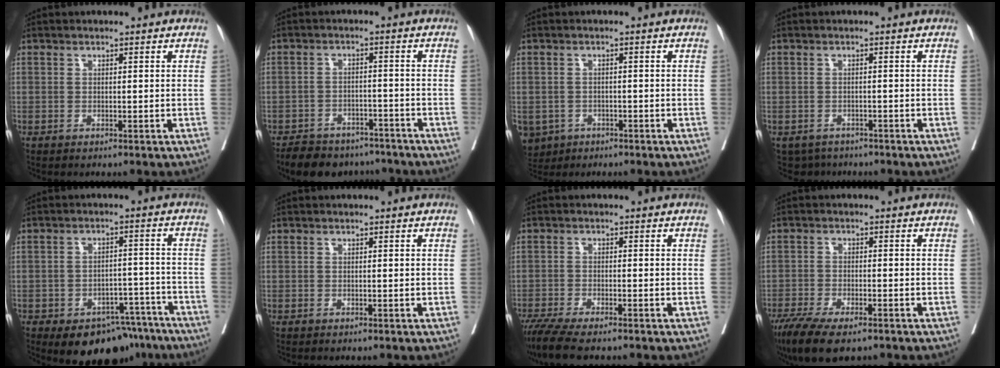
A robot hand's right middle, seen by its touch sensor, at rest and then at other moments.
{"total": 11.2, "force": [-9.6, 4.8, 3.1], "torque": [-0.042, 0.010, -0.130]}
{"total": 6.7, "force": [-3.5, 5.4, 1.9], "torque": [-0.046, 0.001, -0.051]}
{"total": 3.7, "force": [-3.0, 2.1, 0.0], "torque": [0.010, 0.002, -0.043]}
{"total": 12.1, "force": [-8.9, 6.6, 5.0], "torque": [-0.043, 0.028, -0.120]}
{"total": 0.0}
{"total": 7.4, "force": [-6.0, 0.9, 4.2], "torque": [-0.069, -0.017, -0.103]}
{"total": 10.6, "force": [-7.6, 3.2, 6.6], "torque": [-0.109, -0.019, -0.124]}